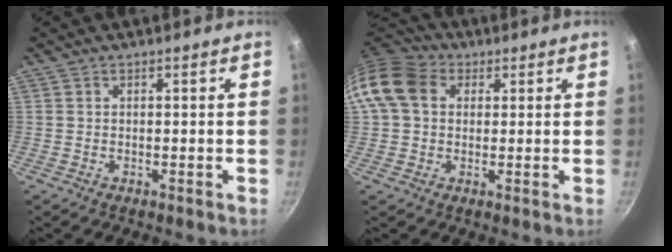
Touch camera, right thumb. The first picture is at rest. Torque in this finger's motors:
{"motor_torque": [0.17, 0.27, 0.74, -0.44, 0.29]}